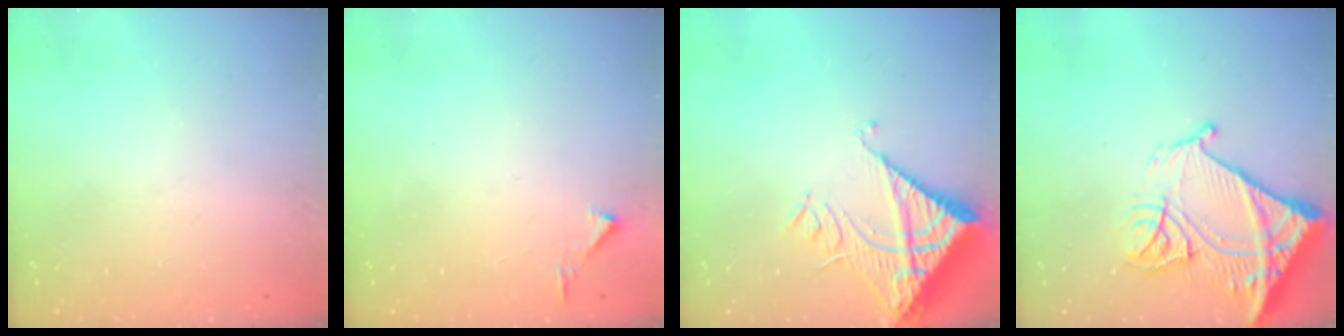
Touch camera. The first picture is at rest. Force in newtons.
{"total": 2.8, "press": 2.8, "slide": 0.3}
{"total": 13.1, "press": 13.0, "slide": 1.7}
{"total": 19.3, "press": 19.2, "slide": 2.2}